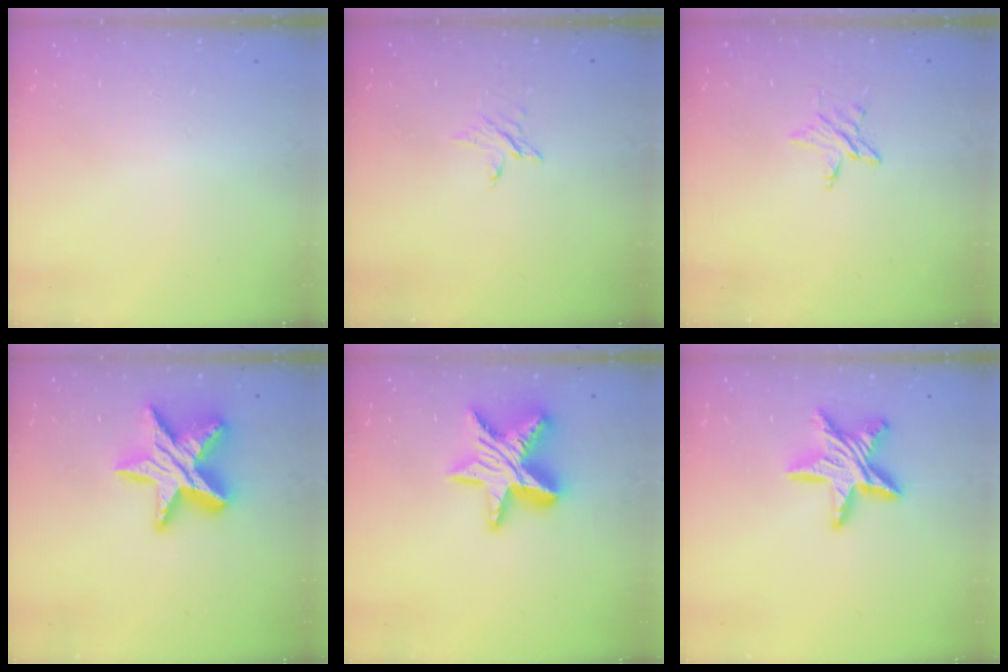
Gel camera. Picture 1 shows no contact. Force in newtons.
{"total": 2.8, "press": 2.8, "slide": 0.3}
{"total": 2.8, "press": 2.7, "slide": 0.3}
{"total": 17.3, "press": 17.2, "slide": 1.5}
{"total": 16.5, "press": 16.4, "slide": 1.2}
{"total": 13.4, "press": 13.3, "slide": 1.0}